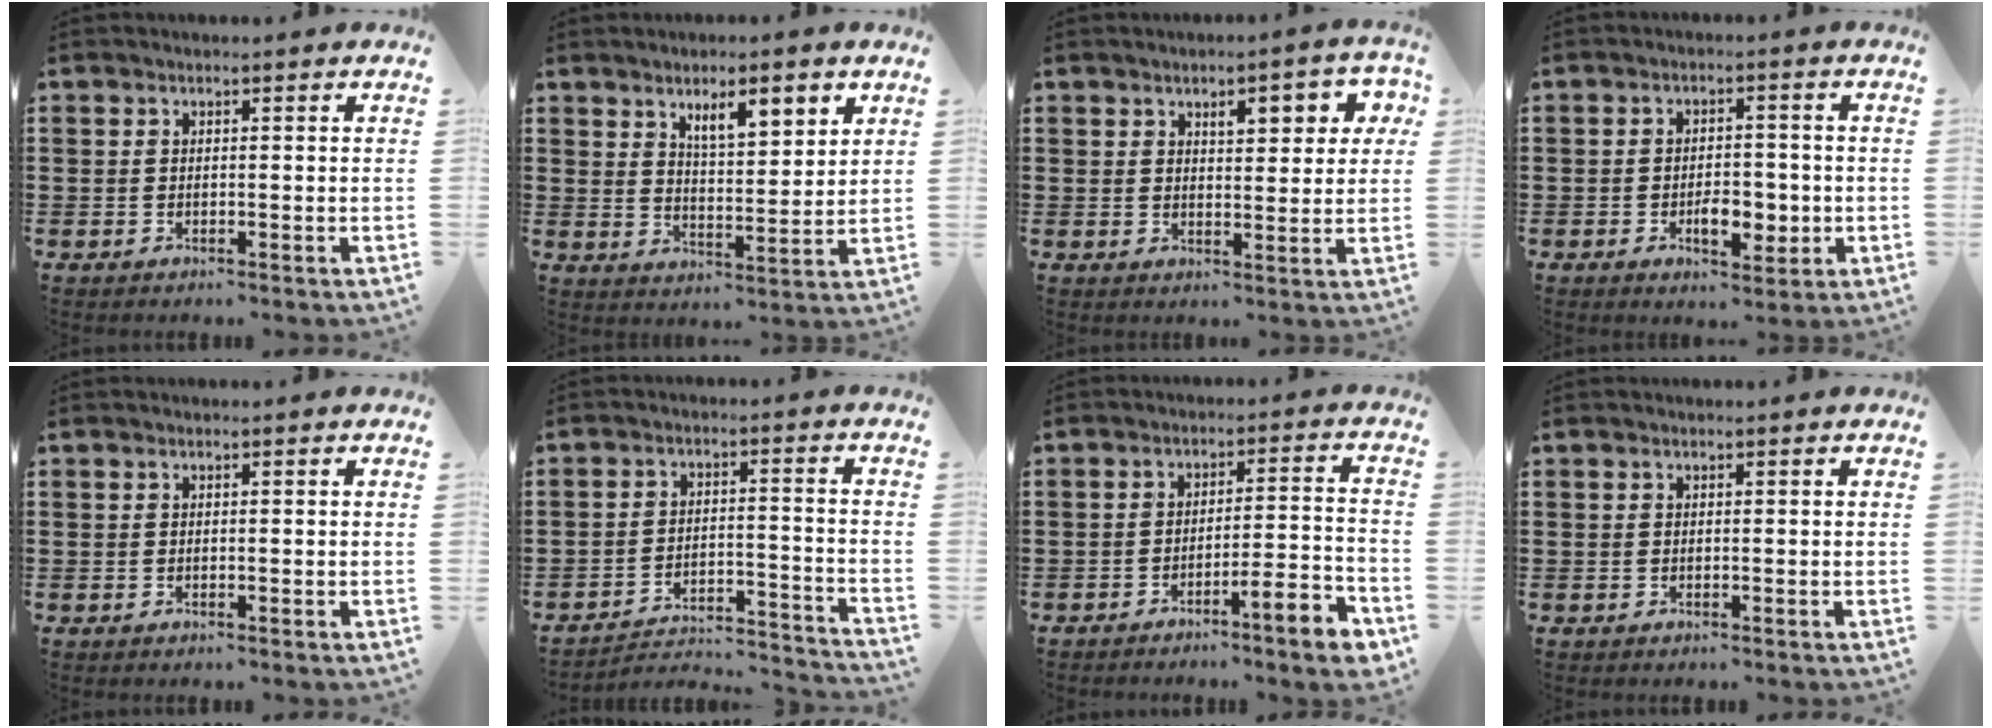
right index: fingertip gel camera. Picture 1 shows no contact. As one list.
[{"total": 6.1, "force": [3.7, 2.0, 4.4], "torque": [-0.063, -0.007, 0.058]}, {"total": 4.8, "force": [2.3, 1.9, 3.7], "torque": [-0.047, -0.003, 0.030]}, {"total": 5.4, "force": [-1.5, 2.9, 4.3], "torque": [-0.057, 0.001, -0.027]}, {"total": 0.0}, {"total": 2.9, "force": [-2.7, 0.5, 0.9], "torque": [-0.024, -0.004, -0.063]}, {"total": 6.5, "force": [-5.1, 0.4, 4.0], "torque": [-0.063, -0.004, -0.095]}, {"total": 0.0}]